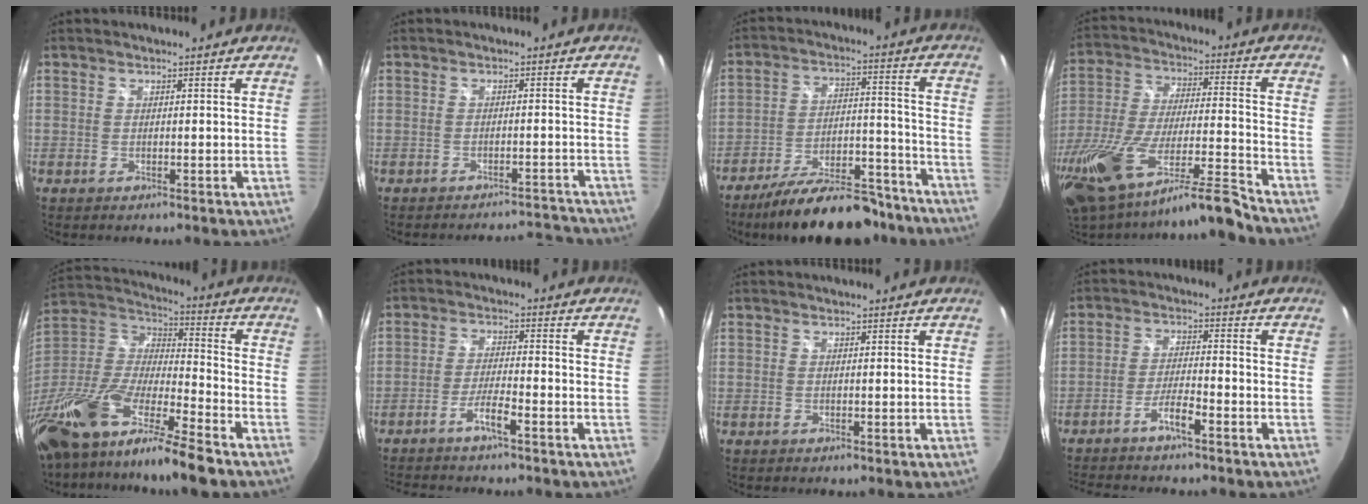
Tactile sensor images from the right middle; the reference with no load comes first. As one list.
[{"total": 6.1, "force": [-6.1, 0.6, 0.4], "torque": [-0.002, 0.019, -0.075]}, {"total": 20.4, "force": [-16.7, 6.4, 9.8], "torque": [-0.165, 0.002, -0.233]}, {"total": 18.9, "force": [-14.9, 0.6, 11.6], "torque": [-0.223, -0.046, -0.259]}, {"total": 23.7, "force": [-16.3, 4.2, 16.7], "torque": [-0.324, -0.048, -0.302]}, {"total": 5.0, "force": [-4.0, -0.2, 3.1], "torque": [-0.080, 0.004, -0.077]}, {"total": 0.0}, {"total": 6.0, "force": [-4.8, 0.1, 3.5], "torque": [-0.085, 0.007, -0.089]}]